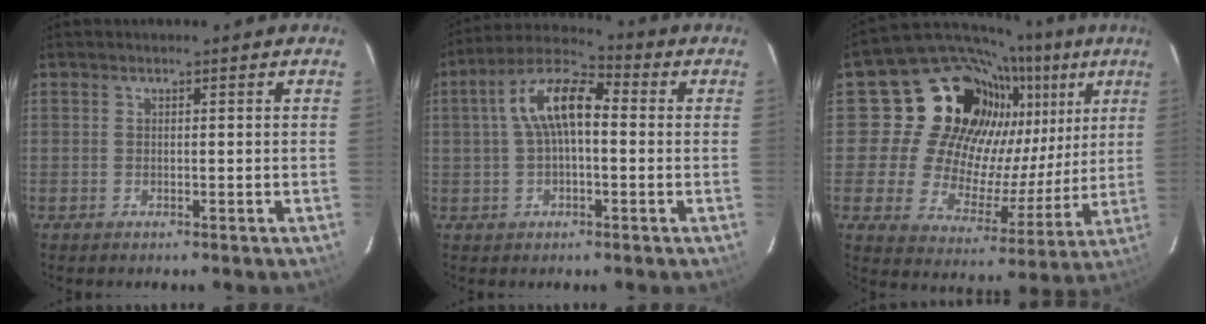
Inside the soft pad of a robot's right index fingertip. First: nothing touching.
{"total": 10.4, "force": [0.9, 4.7, 9.2], "torque": [-0.179, 0.032, 0.009]}
{"total": 26.1, "force": [13.0, 18.7, 12.7], "torque": [-0.233, 0.022, 0.221]}